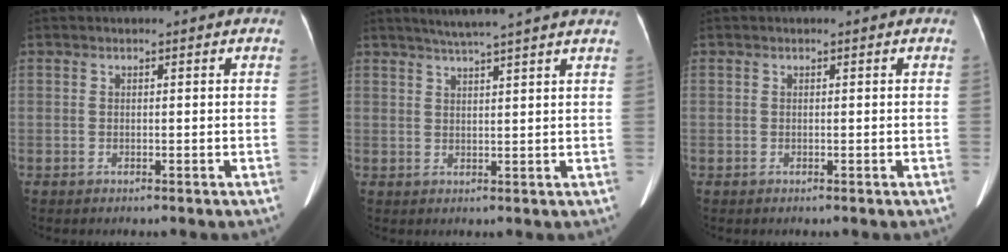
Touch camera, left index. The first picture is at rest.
{"total": 8.8, "force": [7.5, -1.0, 4.5], "torque": [-0.068, 0.023, 0.093]}
{"total": 0.0}